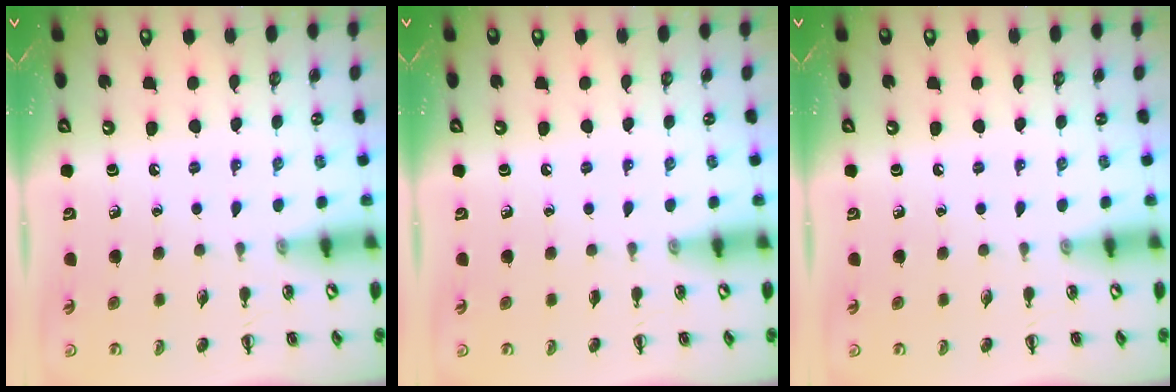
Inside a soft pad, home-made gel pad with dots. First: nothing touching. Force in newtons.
{"total": 0.0}
{"total": 0.0}